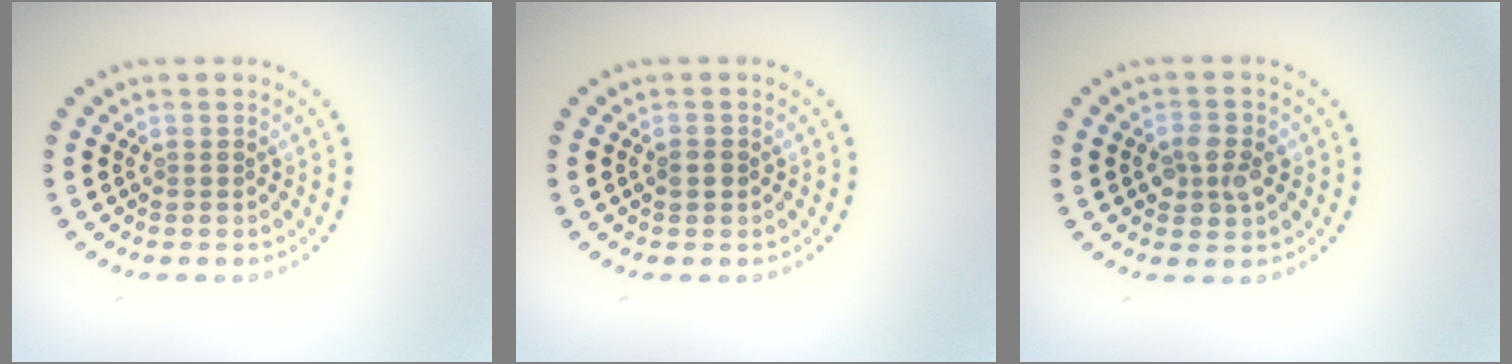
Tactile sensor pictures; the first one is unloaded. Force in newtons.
{"total": 1.1, "press": 1.1, "slide": 0.2}
{"total": 2.5, "press": 2.5, "slide": 0.5}